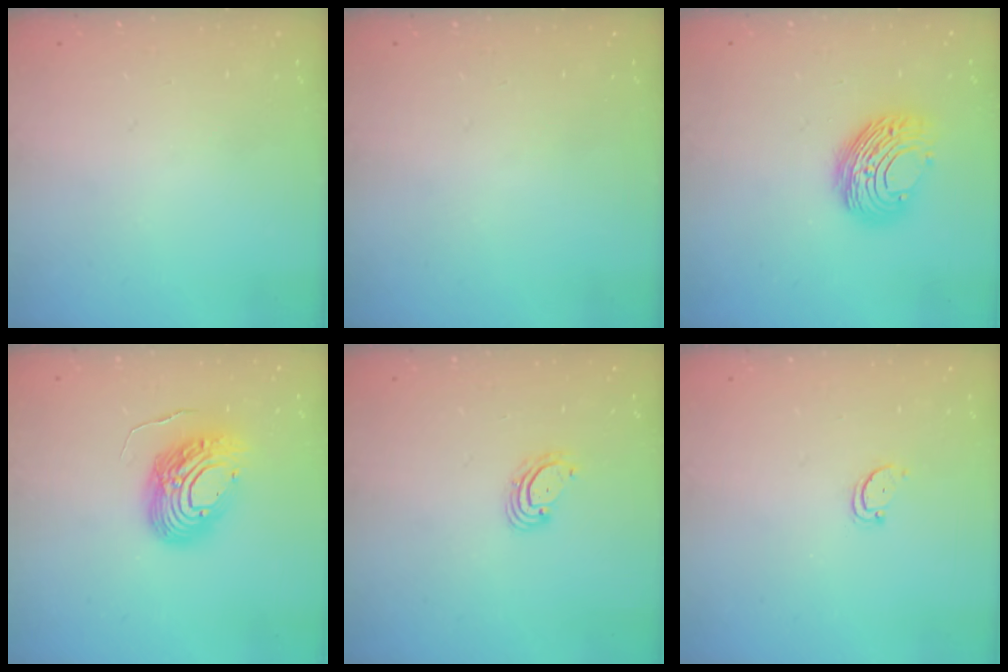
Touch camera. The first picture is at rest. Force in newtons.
{"total": 0.0}
{"total": 11.0, "press": 11.0, "slide": 0.4}
{"total": 12.2, "press": 12.0, "slide": 2.4}
{"total": 2.9, "press": 2.9, "slide": 0.1}
{"total": 2.5, "press": 2.4, "slide": 0.5}